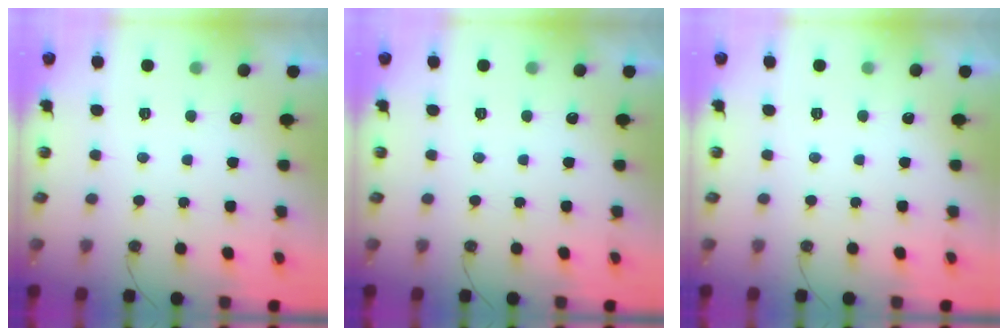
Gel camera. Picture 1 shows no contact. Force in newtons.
{"total": 0.0}
{"total": 0.0}